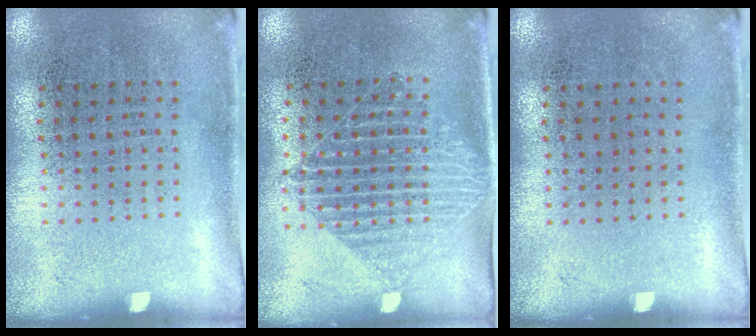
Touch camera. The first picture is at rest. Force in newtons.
{"total": 1.4, "press": 1.2, "slide": 0.8}
{"total": 0.0}